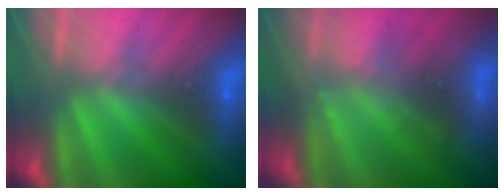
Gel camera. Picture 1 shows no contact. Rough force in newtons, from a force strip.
{"total": 2.2}